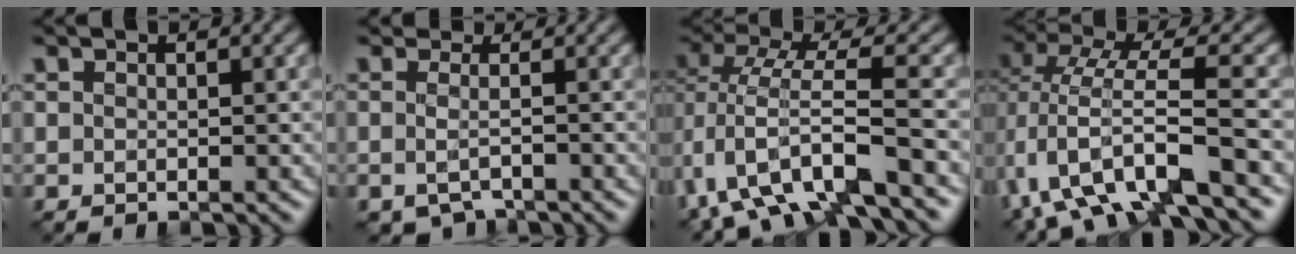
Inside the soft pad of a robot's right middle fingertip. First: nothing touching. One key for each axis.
{"total": 2.2, "fx": -1.1, "fy": 1.5, "fz": 1.2, "tx": -0.005, "ty": 0.002, "tz": -0.019}
{"total": 6.4, "fx": -2.8, "fy": 2.3, "fz": 5.3, "tx": -0.096, "ty": -0.005, "tz": -0.055}
{"total": 7.0, "fx": -2.6, "fy": 2.2, "fz": 6.1, "tx": -0.115, "ty": -0.002, "tz": -0.054}